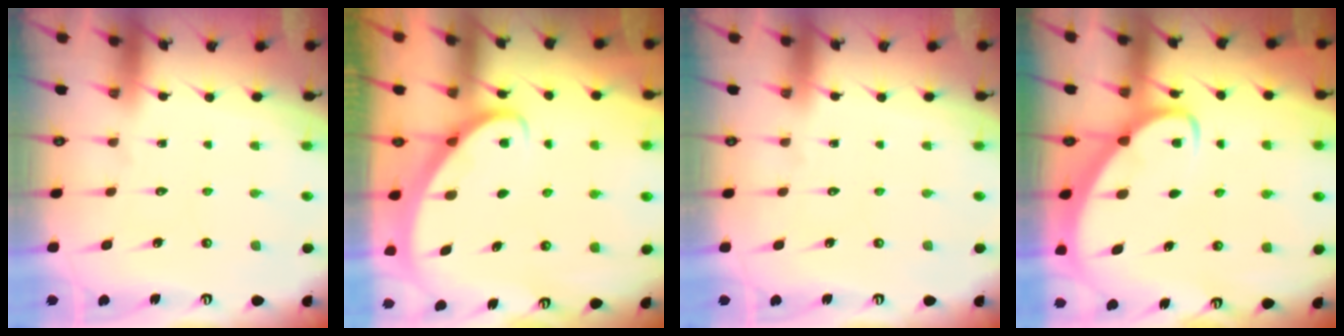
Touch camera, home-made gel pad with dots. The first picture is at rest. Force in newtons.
{"total": 2.7, "press": 2.7, "slide": 0.2}
{"total": 0.0}
{"total": 3.3, "press": 3.3, "slide": 0.5}